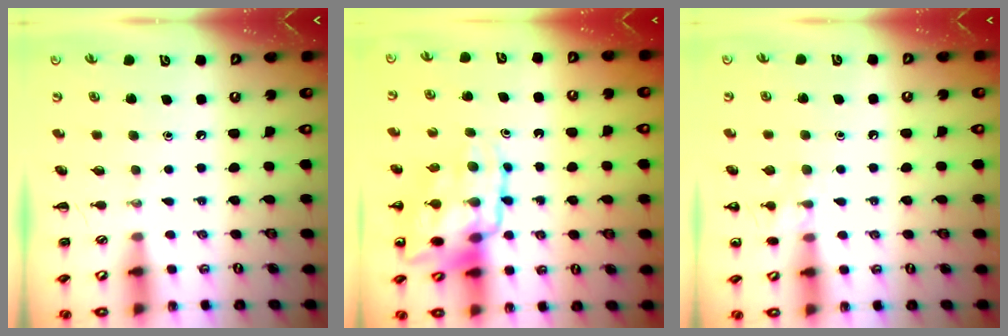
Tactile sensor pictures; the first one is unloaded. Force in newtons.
{"total": 15.8, "press": 15.3, "slide": 3.7}
{"total": 8.7, "press": 8.5, "slide": 1.8}